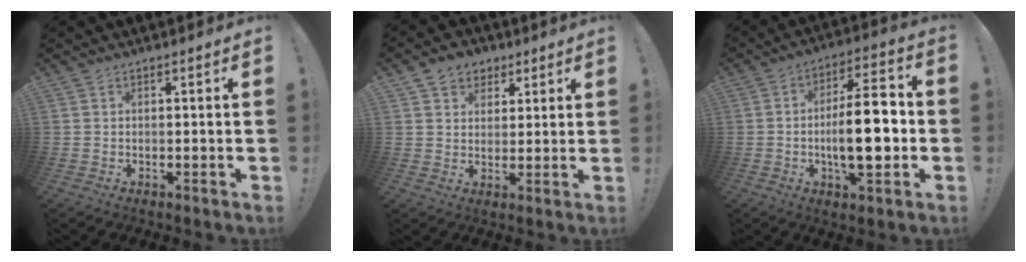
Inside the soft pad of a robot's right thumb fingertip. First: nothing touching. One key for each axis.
{"total": 7.7, "fx": 4.1, "fy": 6.2, "fz": 1.9, "tx": -0.027, "ty": -0.019, "tz": 0.082}
{"total": 15.9, "fx": -2.2, "fy": 5.4, "fz": 14.8, "tx": -0.245, "ty": 0.004, "tz": -0.041}